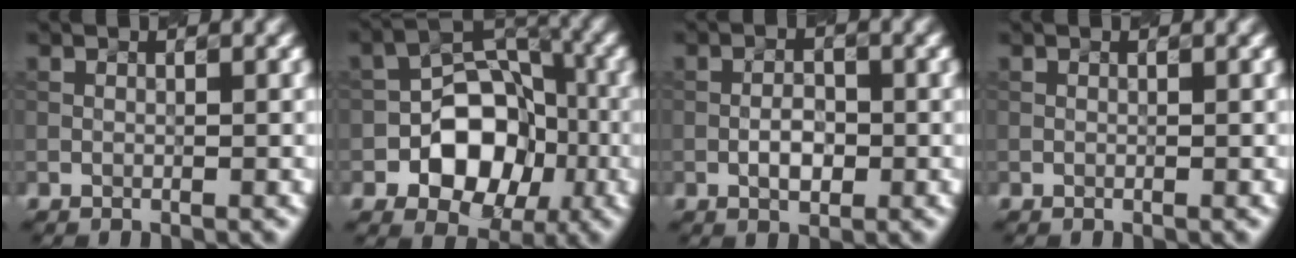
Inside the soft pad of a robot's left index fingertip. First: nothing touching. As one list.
[{"total": 7.1, "force": [-2.5, 5.2, 4.2], "torque": [-0.046, 0.005, -0.034]}, {"total": 1.8, "force": [-0.7, 0.9, 1.4], "torque": [-0.026, 0.003, -0.007]}, {"total": 0.0}]